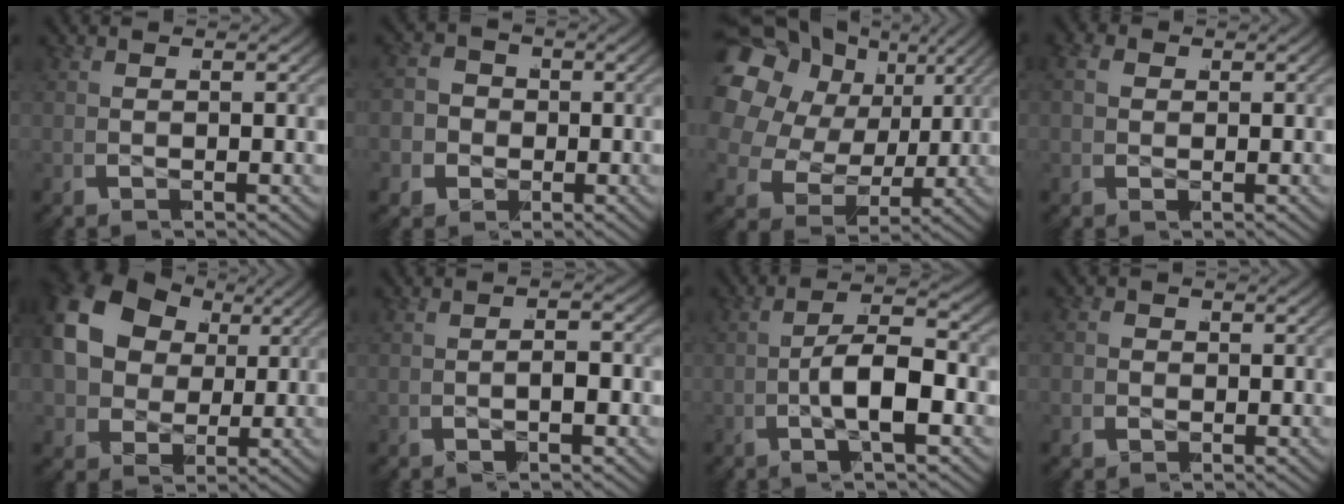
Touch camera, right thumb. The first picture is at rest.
{"total": 5.9, "force": [-0.3, 5.3, 2.6], "torque": [-0.051, -0.010, -0.010]}
{"total": 14.3, "force": [3.2, 10.8, 8.8], "torque": [-0.191, 0.017, 0.038]}
{"total": 2.0, "force": [0.1, 1.8, 0.9], "torque": [-0.023, -0.009, 0.004]}
{"total": 13.2, "force": [2.8, 10.2, 7.9], "torque": [-0.211, -0.021, 0.051]}
{"total": 2.0, "force": [-1.1, 0.5, 1.6], "torque": [-0.026, 0.002, -0.021]}
{"total": 6.8, "force": [-1.5, 3.0, 6.0], "torque": [-0.115, -0.004, -0.026]}
{"total": 1.5, "force": [-0.3, 1.4, 0.5], "torque": [-0.007, -0.003, -0.007]}